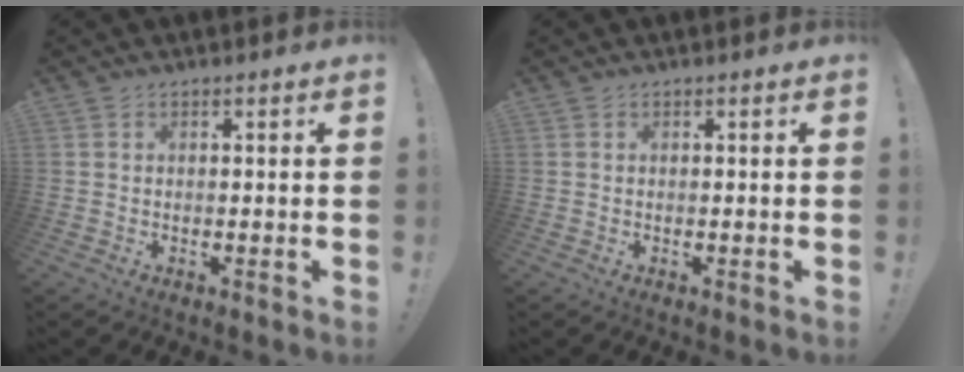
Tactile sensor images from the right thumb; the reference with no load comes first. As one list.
[{"total": 0.0}]